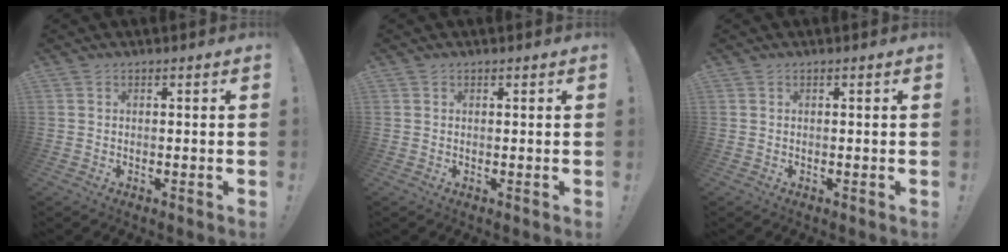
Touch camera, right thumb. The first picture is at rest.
{"total": 0.0}
{"total": 0.0}